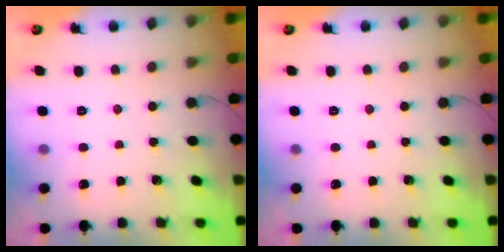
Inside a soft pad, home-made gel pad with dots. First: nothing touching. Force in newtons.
{"total": 0.0}